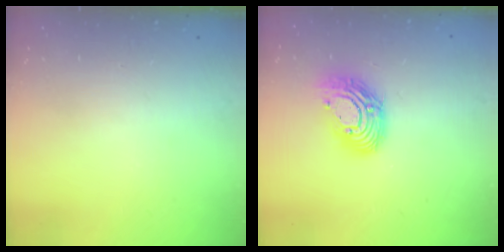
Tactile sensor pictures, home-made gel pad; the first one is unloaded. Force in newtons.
{"total": 13.7, "press": 13.7, "slide": 1.2}